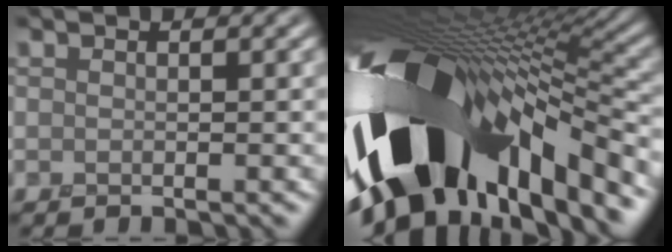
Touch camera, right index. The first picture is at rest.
{"total": 18.6, "force": [-4.8, 8.7, 15.7], "torque": [-0.288, -0.037, -0.069]}